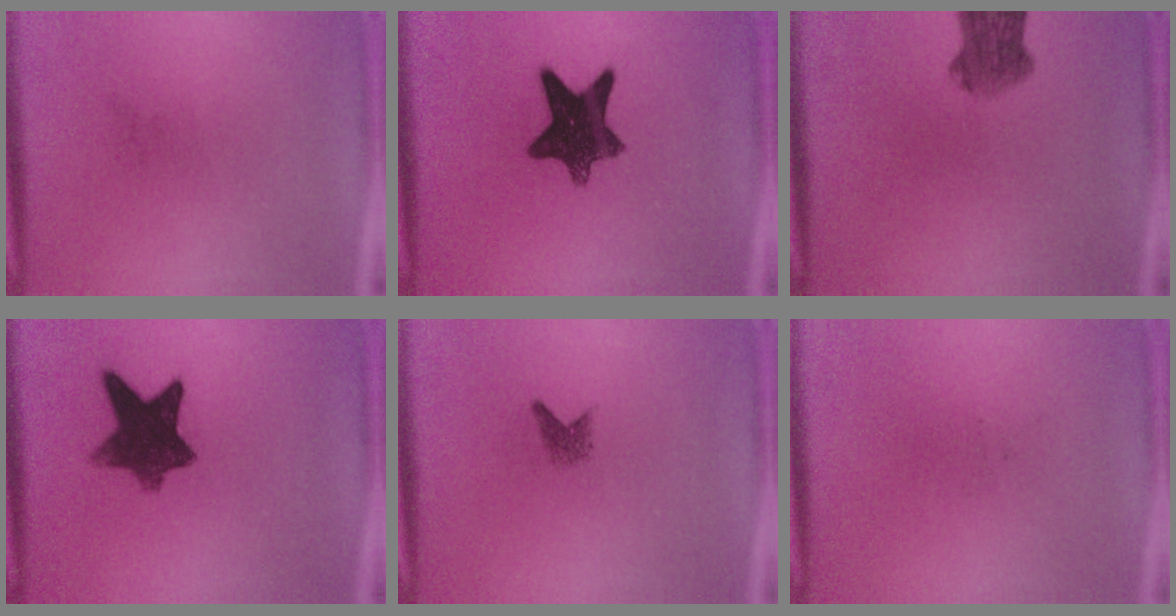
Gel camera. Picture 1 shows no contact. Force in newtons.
{"total": 10.9}
{"total": 5.5}
{"total": 9.3}
{"total": 1.5}
{"total": 0.0}